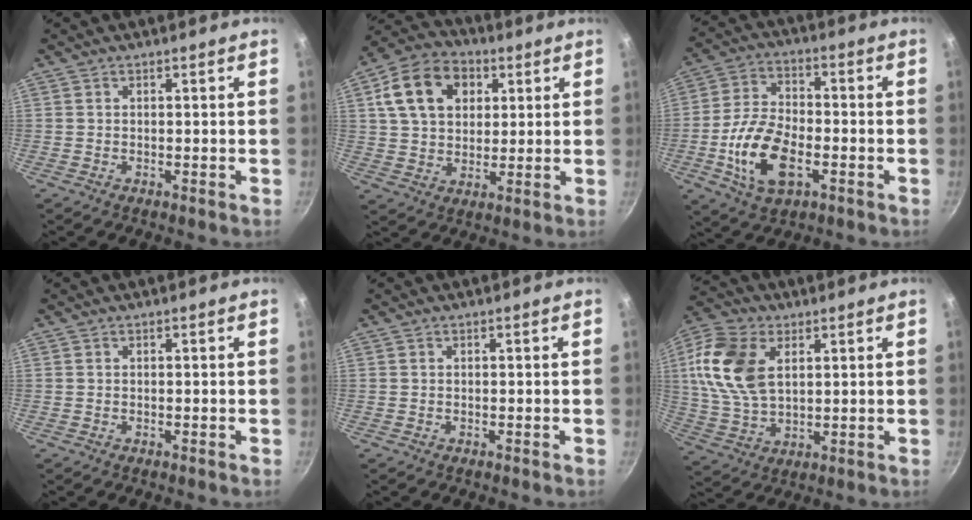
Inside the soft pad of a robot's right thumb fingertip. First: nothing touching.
{"total": 15.0, "force": [5.0, 10.9, 8.9], "torque": [-0.138, 0.005, 0.074]}
{"total": 14.0, "force": [-4.1, 7.7, 11.0], "torque": [-0.205, 0.023, -0.079]}
{"total": 0.0}
{"total": 0.0}
{"total": 15.0, "force": [4.2, 9.4, 11.0], "torque": [-0.207, -0.008, 0.080]}